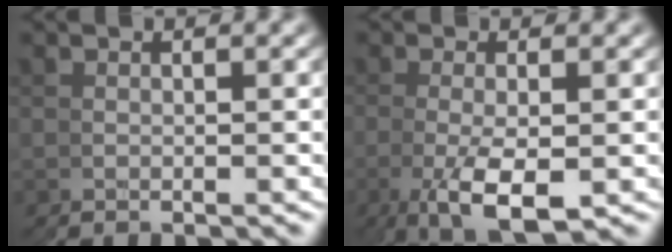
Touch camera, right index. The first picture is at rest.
{"total": 5.6, "force": [-1.8, 1.0, 5.2], "torque": [-0.100, -0.005, -0.024]}